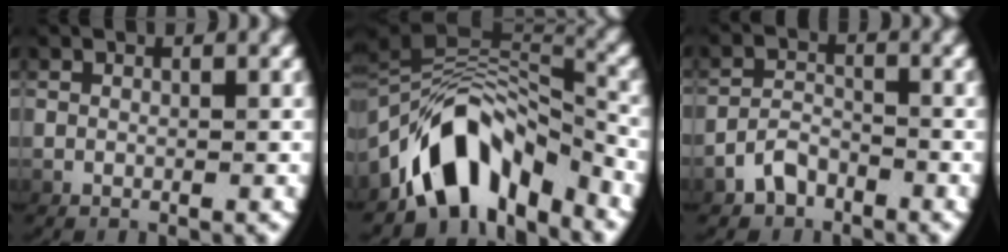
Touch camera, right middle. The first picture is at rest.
{"total": 9.4, "force": [-3.6, 5.9, 6.4], "torque": [-0.128, -0.021, -0.050]}
{"total": 2.4, "force": [-2.1, 1.0, 0.5], "torque": [-0.015, -0.004, -0.035]}